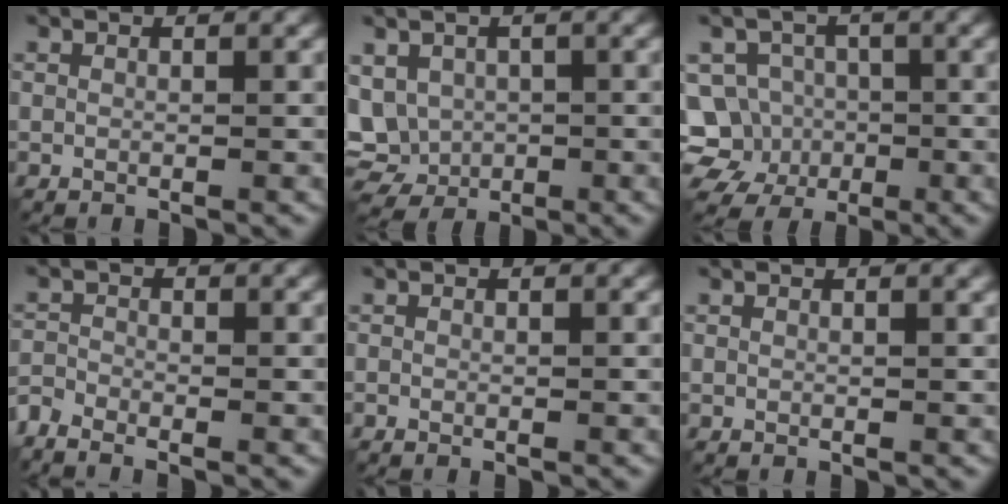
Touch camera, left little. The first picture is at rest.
{"total": 6.0, "force": [0.1, 5.1, 3.2], "torque": [-0.079, -0.004, 0.007]}
{"total": 7.9, "force": [-2.3, 7.3, 1.9], "torque": [-0.035, 0.014, -0.062]}
{"total": 2.2, "force": [-2.0, 0.6, 0.7], "torque": [-0.020, -0.009, -0.055]}
{"total": 0.0}
{"total": 0.8, "force": [0.4, 0.2, 0.6], "torque": [-0.003, 0.006, 0.005]}